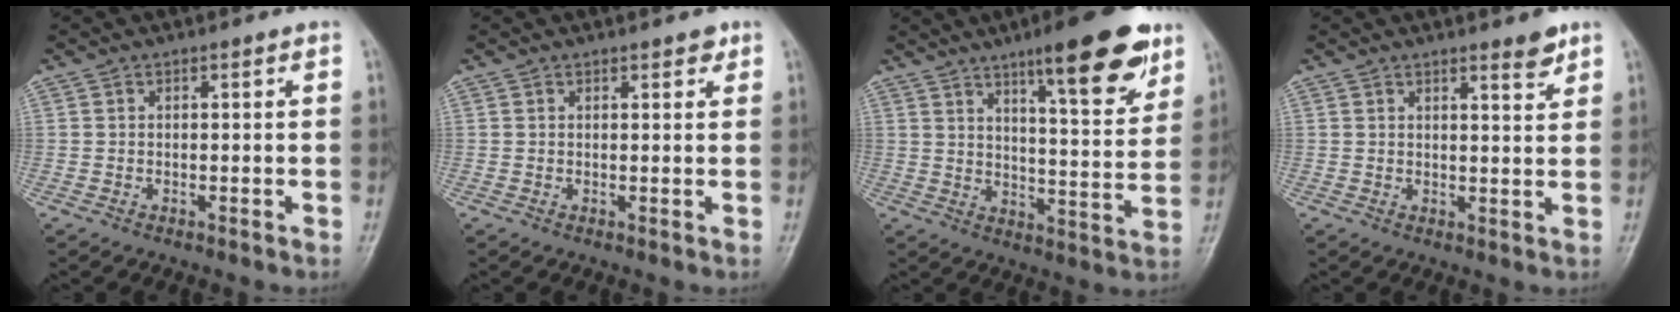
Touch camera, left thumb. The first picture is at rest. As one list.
[{"total": 1.8, "force": [1.2, 0.9, 1.0], "torque": [0.001, -0.004, 0.012]}, {"total": 16.8, "force": [10.3, 4.1, 12.6], "torque": [-0.147, -0.052, 0.152]}, {"total": 3.7, "force": [2.7, 0.9, 2.4], "torque": [-0.023, -0.019, 0.037]}]